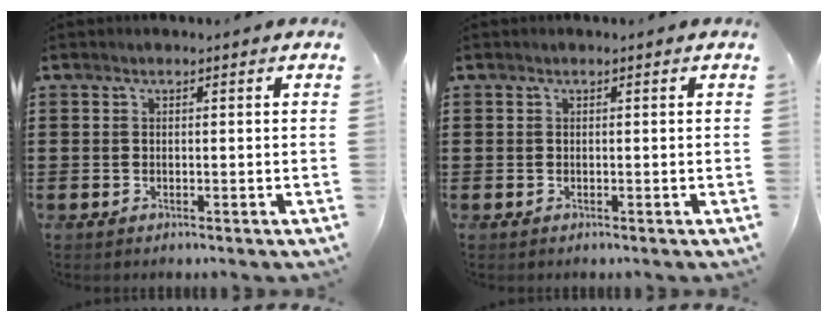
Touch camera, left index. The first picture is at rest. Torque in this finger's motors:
{"motor_torque": [0.00, 0.00, 0.00, 0.00]}